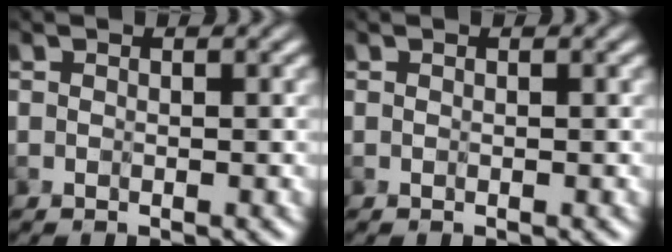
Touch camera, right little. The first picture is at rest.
{"total": 0.0}